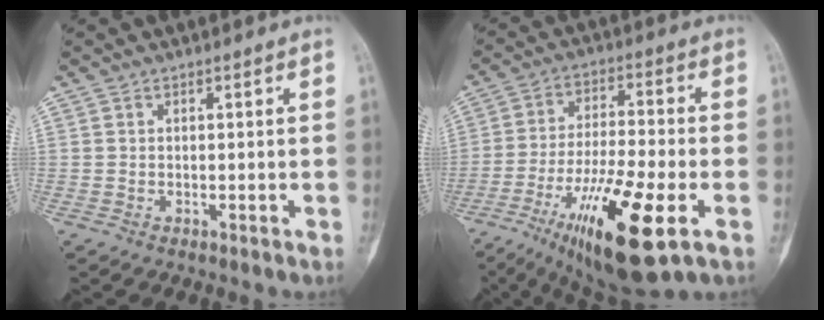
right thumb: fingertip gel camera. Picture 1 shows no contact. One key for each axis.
{"total": 19.3, "fx": -8.0, "fy": 4.6, "fz": 17.0, "tx": -0.322, "ty": 0.004, "tz": -0.129}